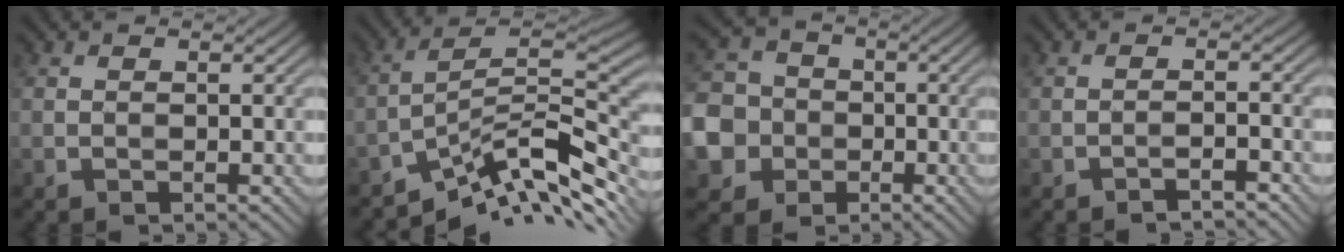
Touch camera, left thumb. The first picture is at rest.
{"total": 11.8, "force": [-8.1, 3.4, 7.8], "torque": [-0.125, 0.015, -0.151]}
{"total": 10.7, "force": [-3.2, 9.6, 3.5], "torque": [-0.116, -0.024, -0.086]}
{"total": 1.9, "force": [-1.8, 0.1, 0.7], "torque": [-0.009, 0.008, -0.035]}